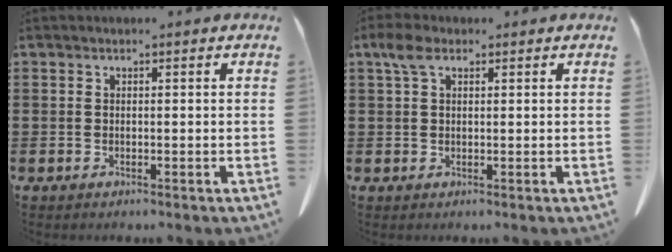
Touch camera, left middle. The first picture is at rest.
{"total": 3.2, "force": [1.5, 1.7, 2.3], "torque": [-0.053, 0.010, 0.025]}